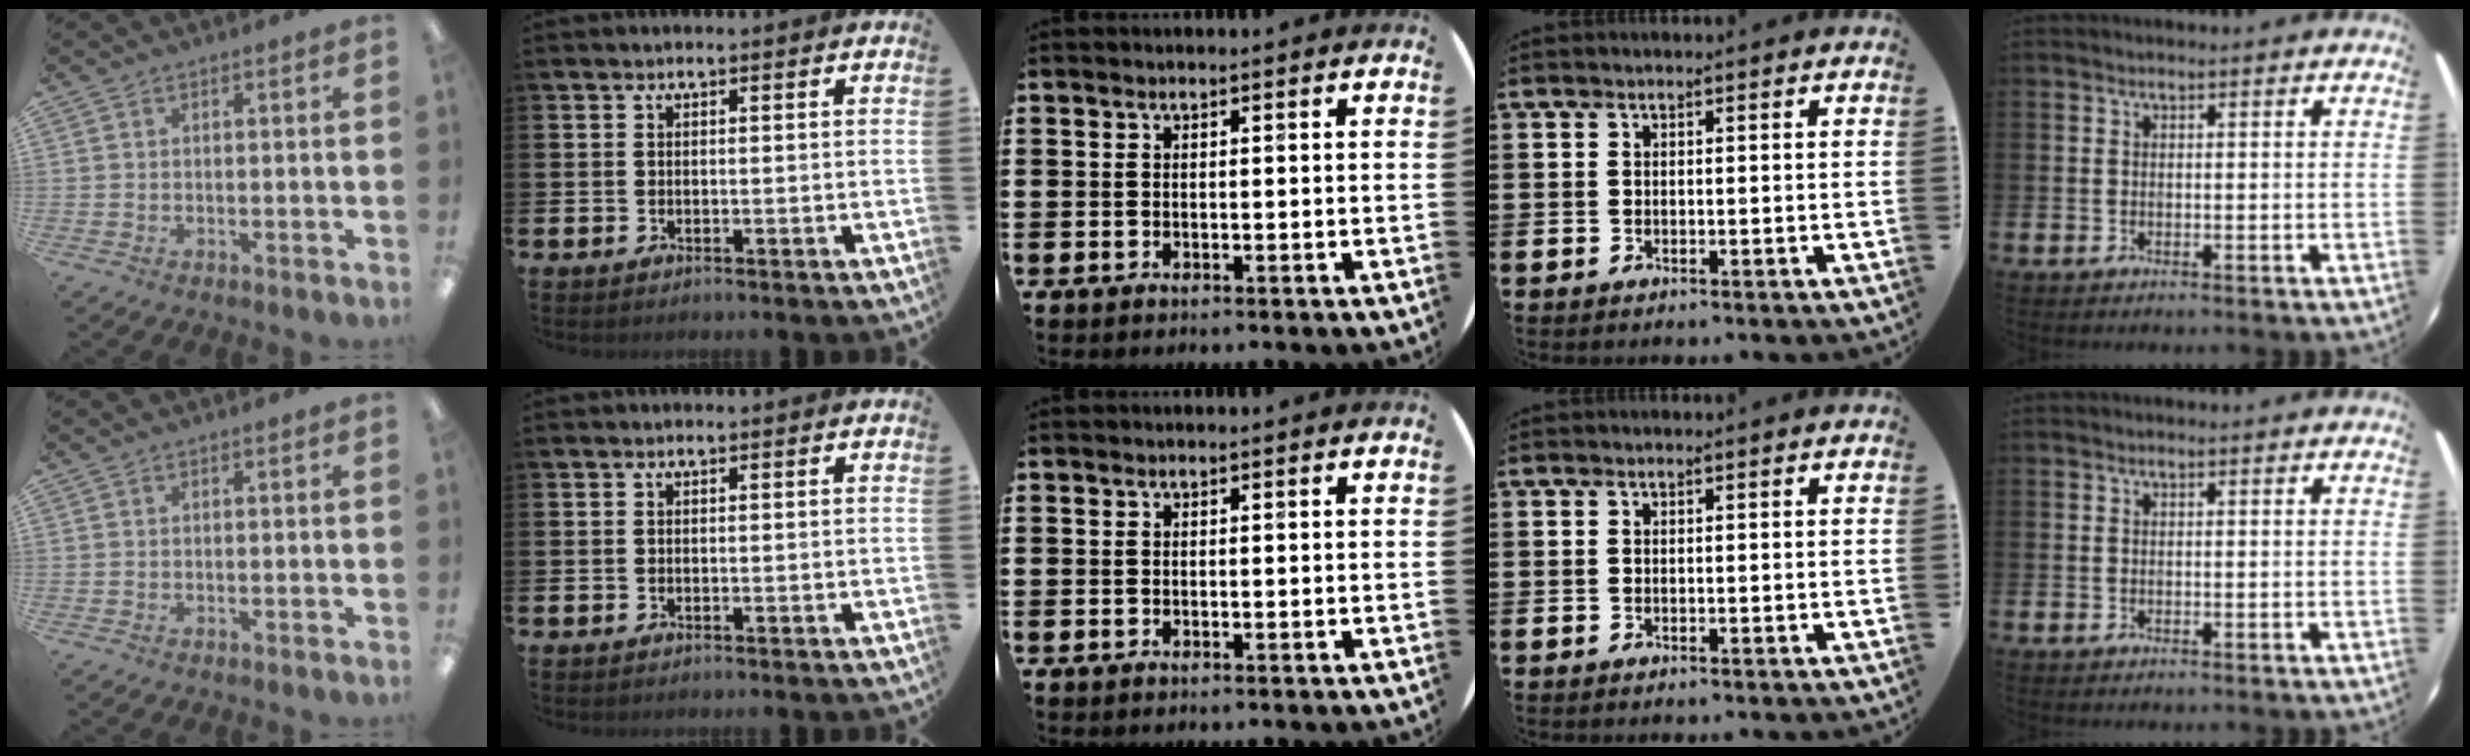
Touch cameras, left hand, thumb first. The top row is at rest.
{}